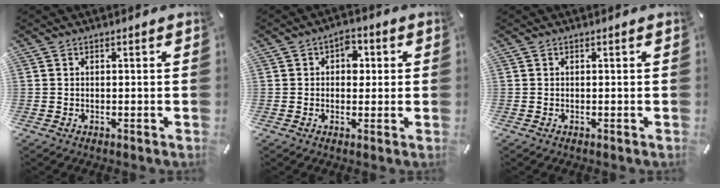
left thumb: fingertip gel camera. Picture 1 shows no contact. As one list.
[{"total": 4.5, "force": [0.6, 3.3, 3.0], "torque": [-0.023, -0.004, -0.001]}, {"total": 0.0}]